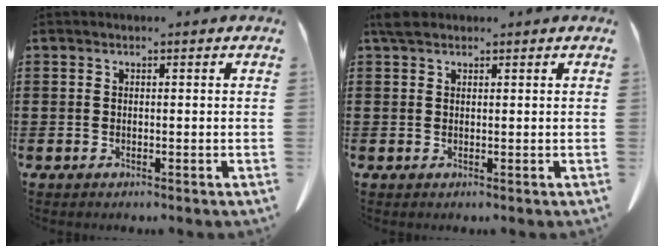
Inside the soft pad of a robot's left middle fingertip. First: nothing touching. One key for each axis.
{"total": 2.0, "fx": 1.6, "fy": 0.9, "fz": 0.9, "tx": -0.023, "ty": 0.004, "tz": 0.031}